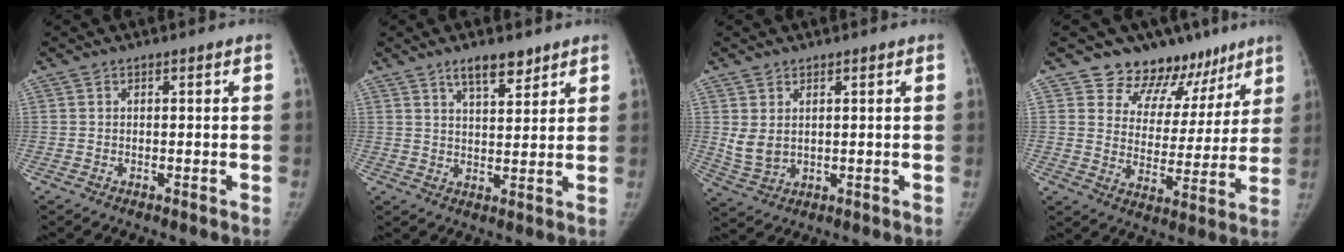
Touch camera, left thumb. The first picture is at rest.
{"total": 6.2, "force": [4.4, 2.1, 3.8], "torque": [-0.038, -0.031, 0.074]}
{"total": 4.6, "force": [1.3, 3.3, 2.9], "torque": [-0.047, -0.016, 0.040]}
{"total": 14.0, "force": [10.5, 8.6, 3.5], "torque": [0.010, -0.062, 0.142]}